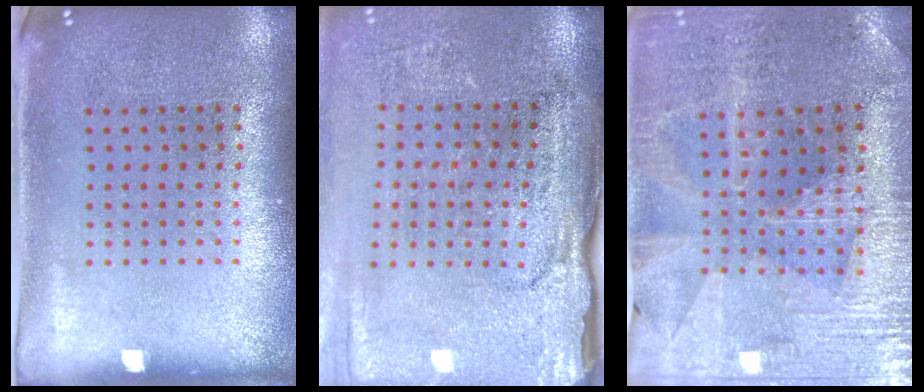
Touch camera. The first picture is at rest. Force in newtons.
{"total": 4.2, "press": 3.6, "slide": 2.1}
{"total": 2.0, "press": 2.0, "slide": 0.3}